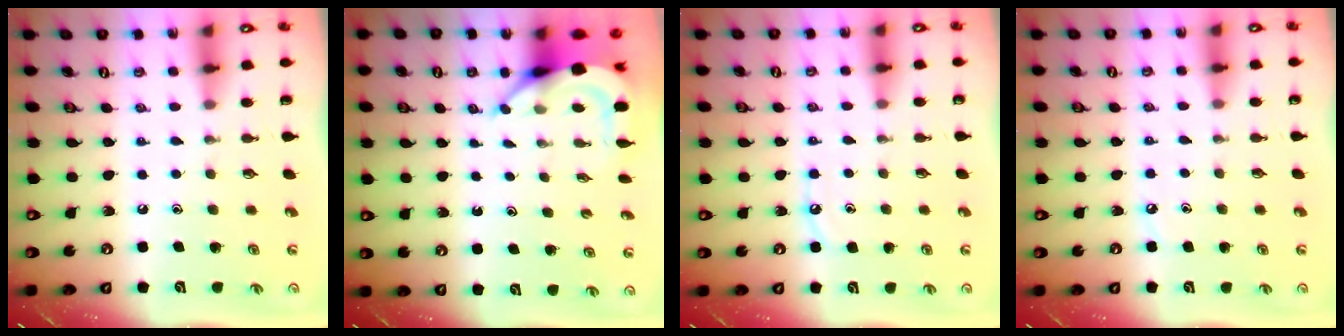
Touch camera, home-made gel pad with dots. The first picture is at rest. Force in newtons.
{"total": 6.0, "press": 6.0, "slide": 0.7}
{"total": 5.1, "press": 5.1, "slide": 0.5}
{"total": 2.8, "press": 2.7, "slide": 0.4}